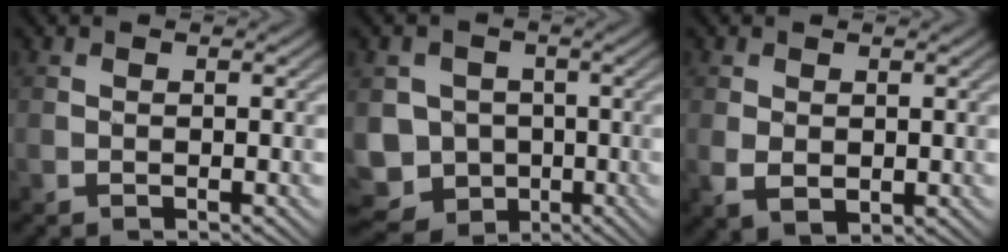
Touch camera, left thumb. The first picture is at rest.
{"total": 8.4, "force": [-2.2, 7.6, 2.7], "torque": [-0.075, -0.021, -0.062]}
{"total": 2.9, "force": [-0.3, 2.1, 1.9], "torque": [-0.049, -0.013, -0.002]}